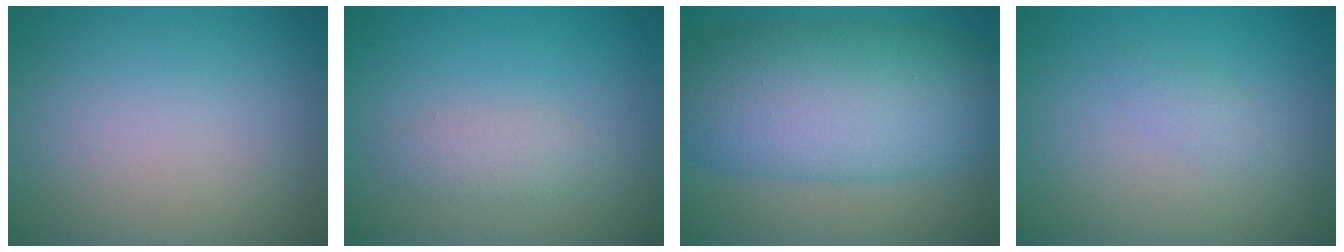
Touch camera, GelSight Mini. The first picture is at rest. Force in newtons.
{"total": 1.7, "press": 1.7, "slide": 0.1}
{"total": 11.8, "press": 11.8, "slide": 0.2}
{"total": 1.1, "press": 1.1, "slide": 0.0}